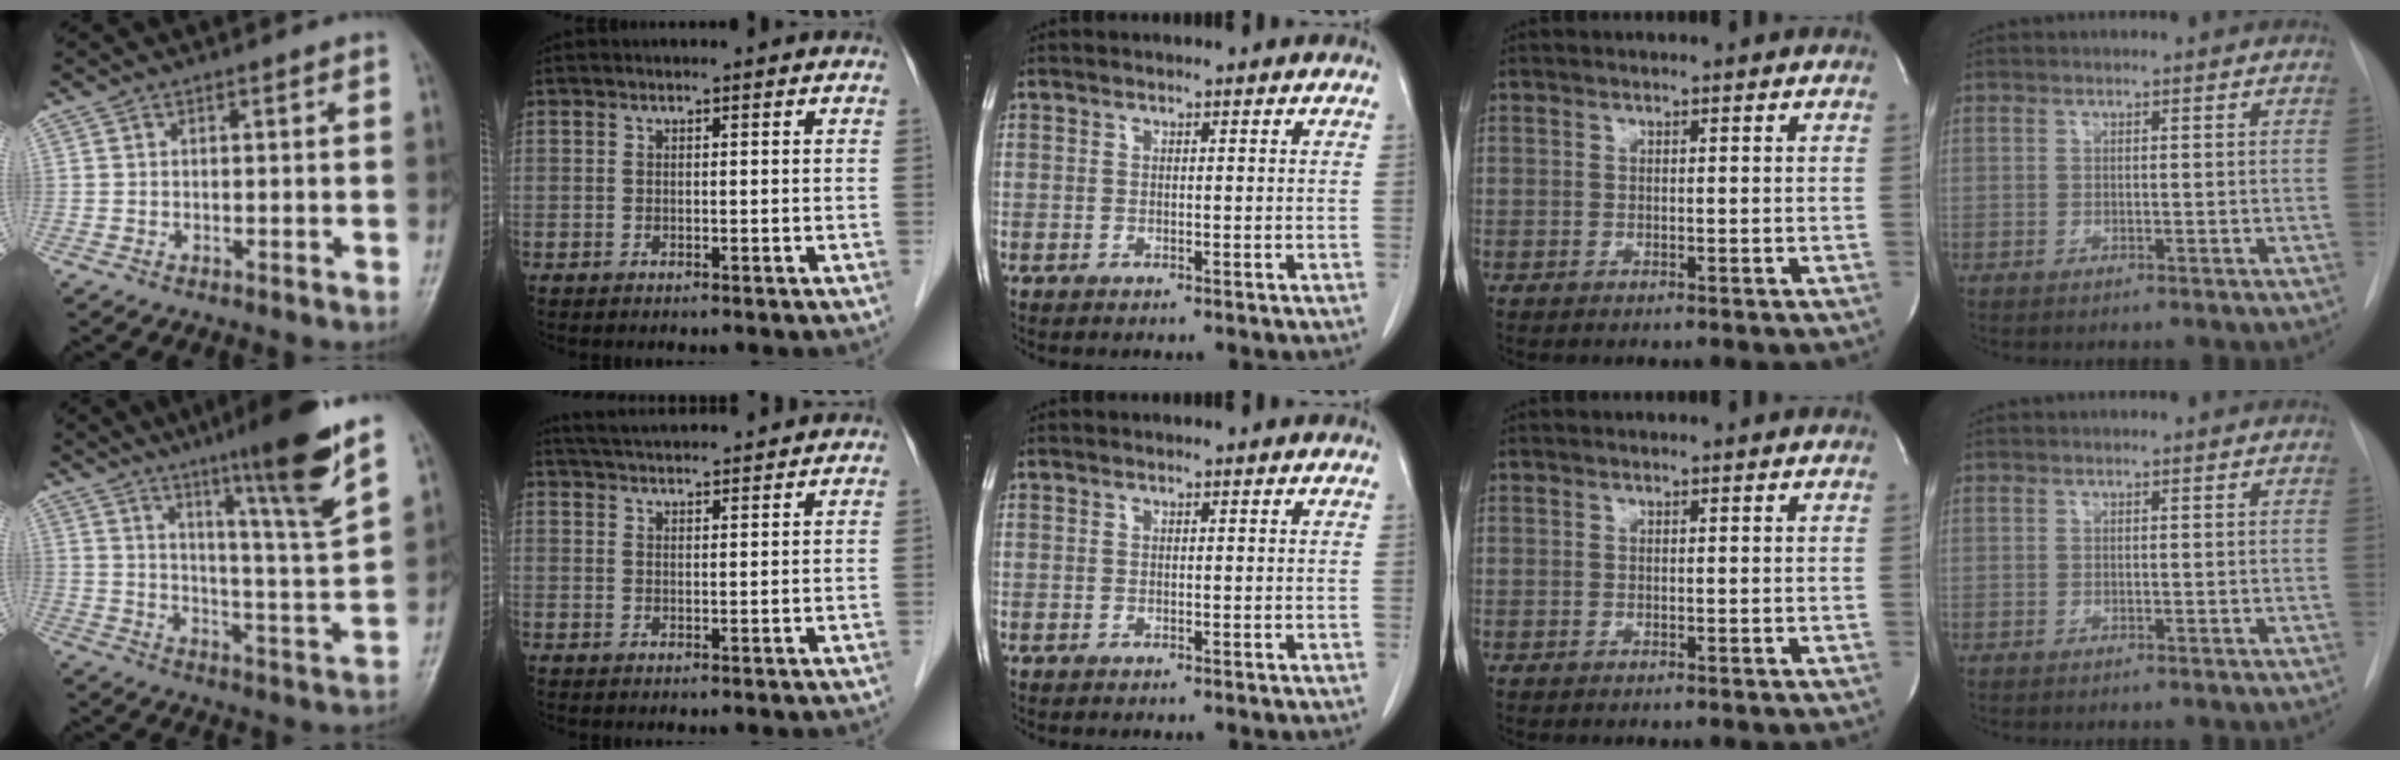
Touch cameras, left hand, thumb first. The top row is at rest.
{"thumb": {"total": 17.4, "force": [11.2, 0.1, 13.3], "torque": [-0.187, -0.063, 0.169]}, "index": {"total": 11.5, "force": [10.8, 0.6, 3.9], "torque": [-0.069, 0.032, 0.154]}}